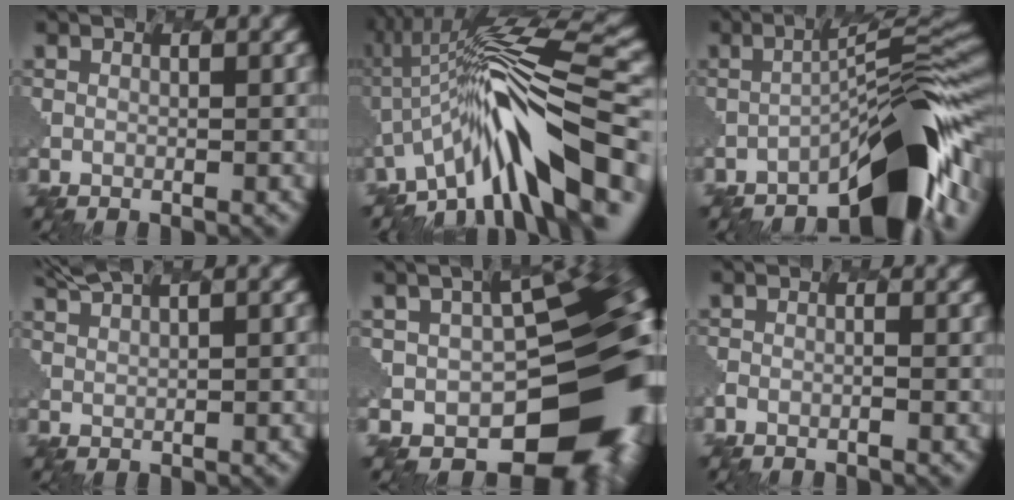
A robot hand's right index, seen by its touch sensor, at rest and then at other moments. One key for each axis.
{"total": 8.6, "fx": -4.3, "fy": 2.1, "fz": 7.2, "tx": -0.152, "ty": 0.022, "tz": -0.087}
{"total": 8.3, "fx": -5.8, "fy": 1.1, "fz": 5.8, "tx": -0.105, "ty": 0.012, "tz": -0.112}
{"total": 5.3, "fx": 4.0, "fy": 1.8, "fz": 3.0, "tx": -0.073, "ty": 0.025, "tz": 0.056}
{"total": 15.3, "fx": -4.5, "fy": 11.1, "fz": 9.6, "tx": -0.088, "ty": -0.025, "tz": -0.049}
{"total": 1.9, "fx": -1.8, "fy": -0.1, "fz": -0.6, "tx": -0.005, "ty": -0.001, "tz": -0.029}